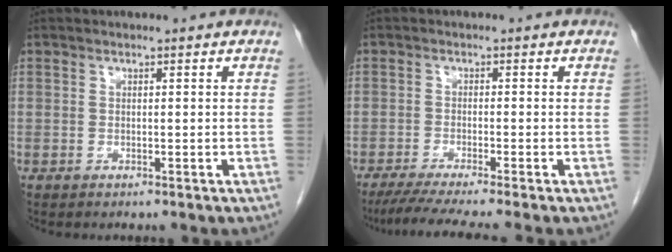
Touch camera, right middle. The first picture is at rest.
{"total": 7.5, "force": [-6.2, -1.1, 4.1], "torque": [-0.056, -0.022, -0.100]}